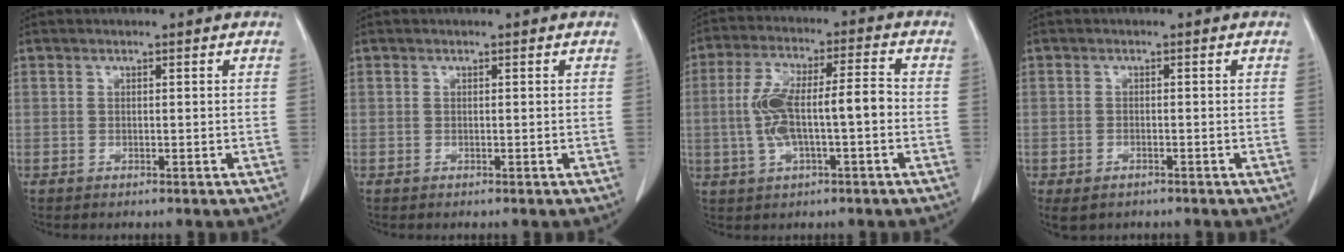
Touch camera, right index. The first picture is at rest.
{"total": 0.0}
{"total": 10.8, "force": [-1.2, 2.7, 10.4], "torque": [-0.205, 0.025, -0.017]}
{"total": 2.6, "force": [-1.5, 1.5, 1.4], "torque": [-0.031, -0.005, -0.016]}